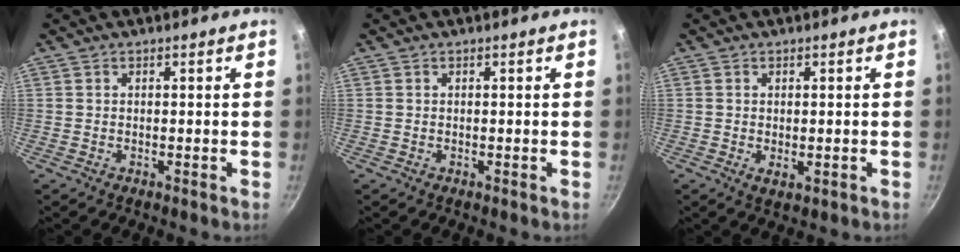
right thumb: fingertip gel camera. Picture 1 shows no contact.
{"total": 0.0}
{"total": 2.2, "force": [-0.2, 1.1, 1.9], "torque": [-0.030, -0.008, -0.001]}